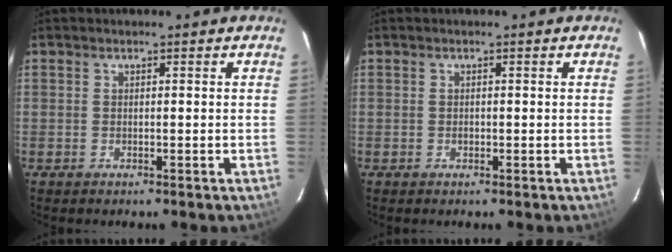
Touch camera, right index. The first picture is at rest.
{"total": 0.7, "force": [-0.2, 0.5, 0.5], "torque": [-0.009, 0.002, -0.003]}